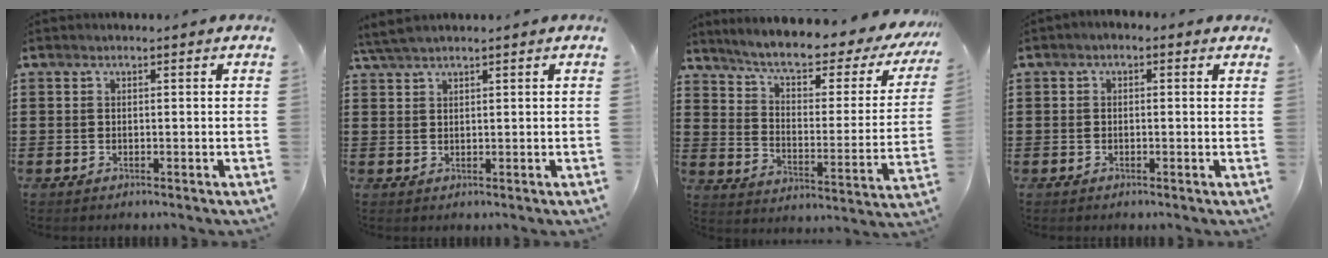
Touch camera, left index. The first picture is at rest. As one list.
[{"total": 2.2, "force": [1.9, 0.2, 1.2], "torque": [-0.028, 0.002, 0.037]}, {"total": 6.8, "force": [5.4, 0.9, 4.0], "torque": [-0.091, -0.039, 0.085]}, {"total": 0.9, "force": [-0.5, 0.5, 0.5], "torque": [-0.010, 0.001, -0.012]}]